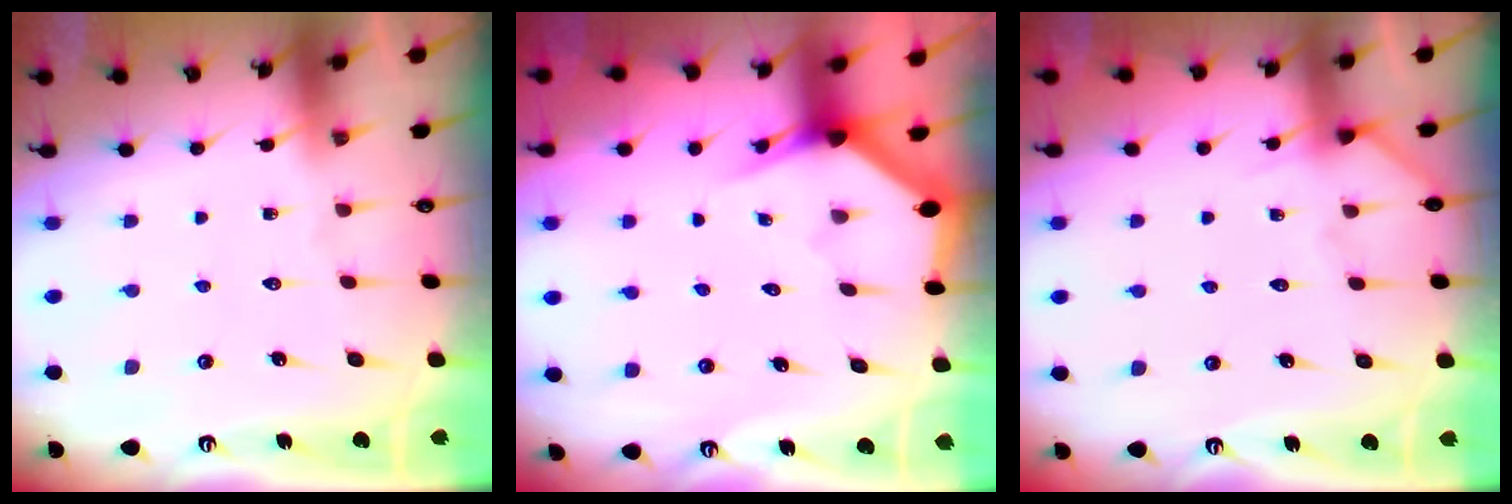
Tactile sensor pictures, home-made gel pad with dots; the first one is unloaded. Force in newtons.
{"total": 2.7, "press": 2.7, "slide": 0.0}
{"total": 2.8, "press": 2.8, "slide": 0.2}